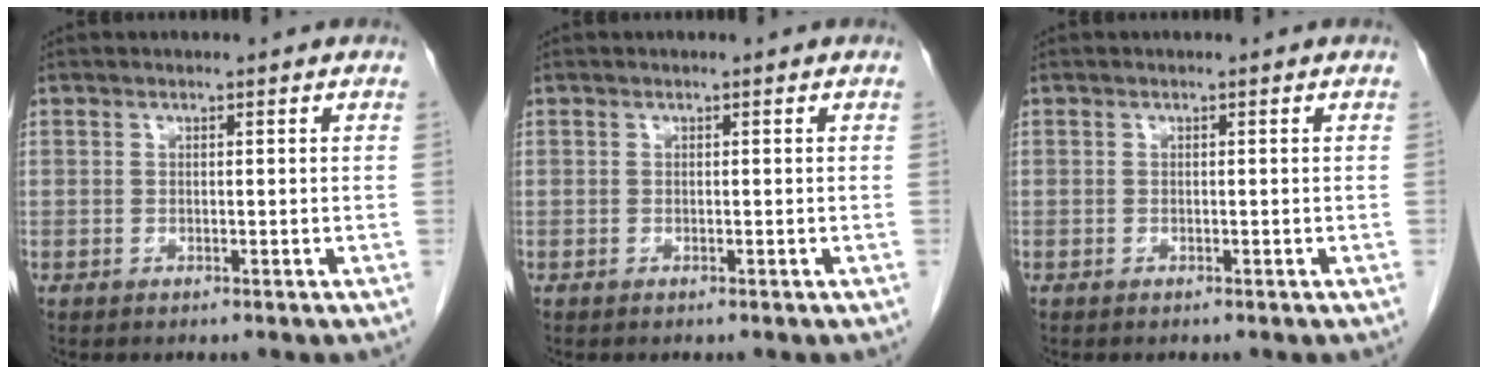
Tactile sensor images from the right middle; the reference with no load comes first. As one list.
[{"total": 0.0}, {"total": 0.0}]